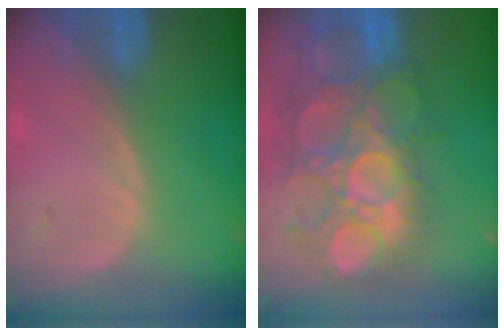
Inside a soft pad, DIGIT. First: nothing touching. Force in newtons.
{"total": 12.4, "press": 11.6, "slide": 4.3}